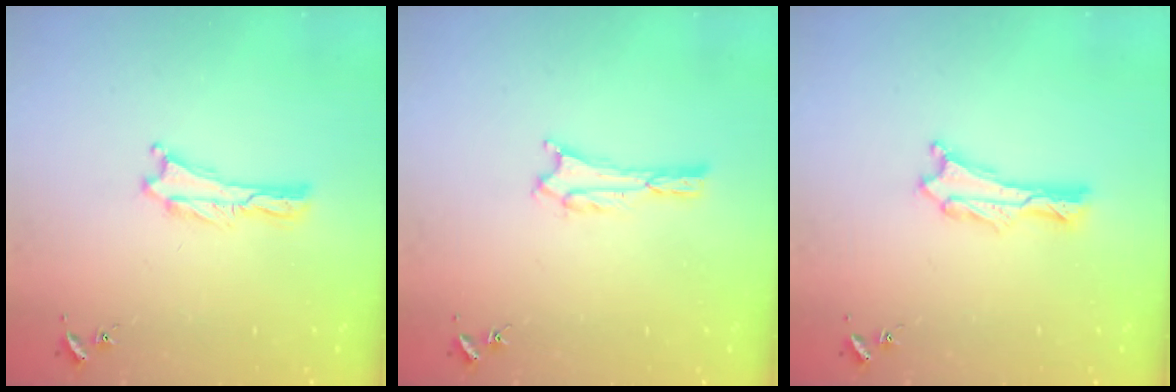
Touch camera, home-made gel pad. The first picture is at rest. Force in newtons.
{"total": 1.6, "press": 1.6, "slide": 0.2}
{"total": 0.9, "press": 0.9, "slide": 0.2}